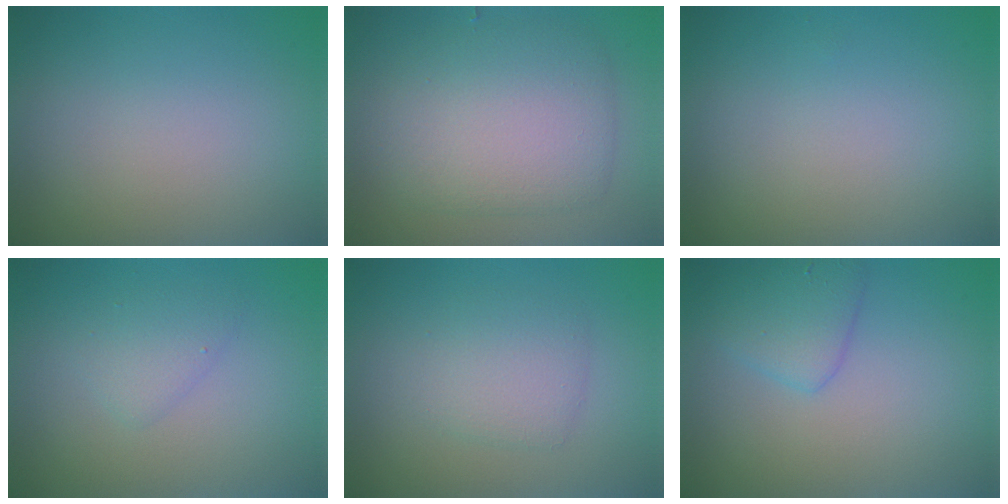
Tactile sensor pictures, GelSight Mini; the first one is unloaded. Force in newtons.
{"total": 6.0, "press": 6.0, "slide": 0.1}
{"total": 0.0}
{"total": 1.7, "press": 1.7, "slide": 0.1}
{"total": 2.7, "press": 2.7, "slide": 0.1}
{"total": 2.6, "press": 2.6, "slide": 0.2}